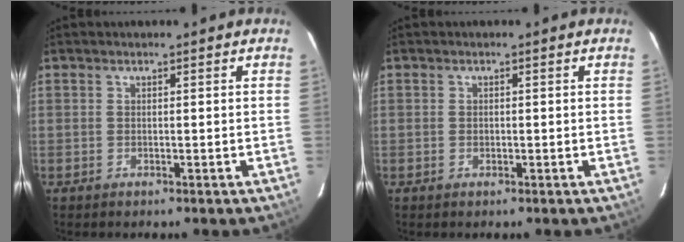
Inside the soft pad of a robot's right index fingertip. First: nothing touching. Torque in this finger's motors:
{"motor_torque": [-0.10, 0.01, -0.03, -0.01]}